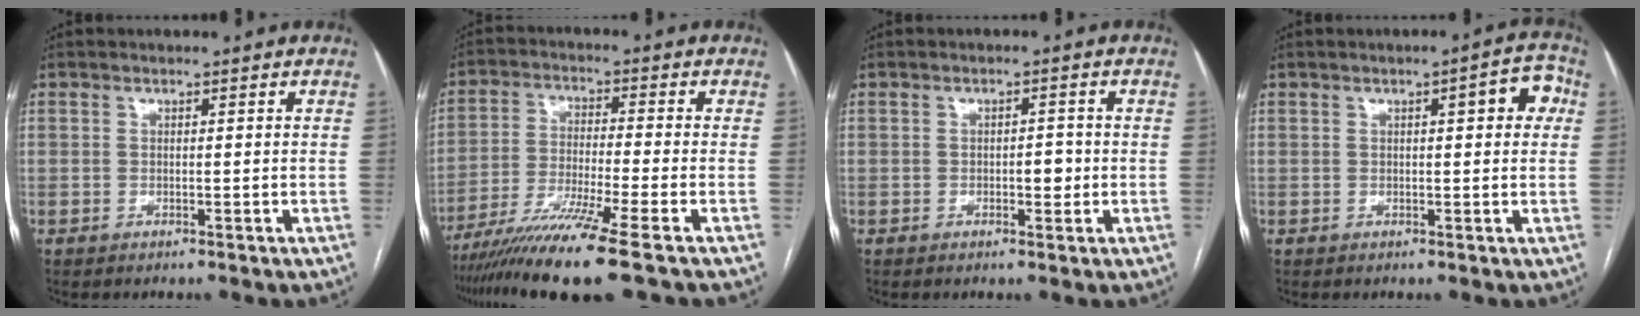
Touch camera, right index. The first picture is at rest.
{"total": 11.8, "force": [-8.6, -1.9, 7.9], "torque": [-0.141, -0.035, -0.147]}
{"total": 2.4, "force": [-0.4, 1.1, 2.1], "torque": [-0.029, 0.002, -0.004]}
{"total": 4.8, "force": [1.2, 1.2, 4.5], "torque": [-0.051, 0.016, 0.010]}